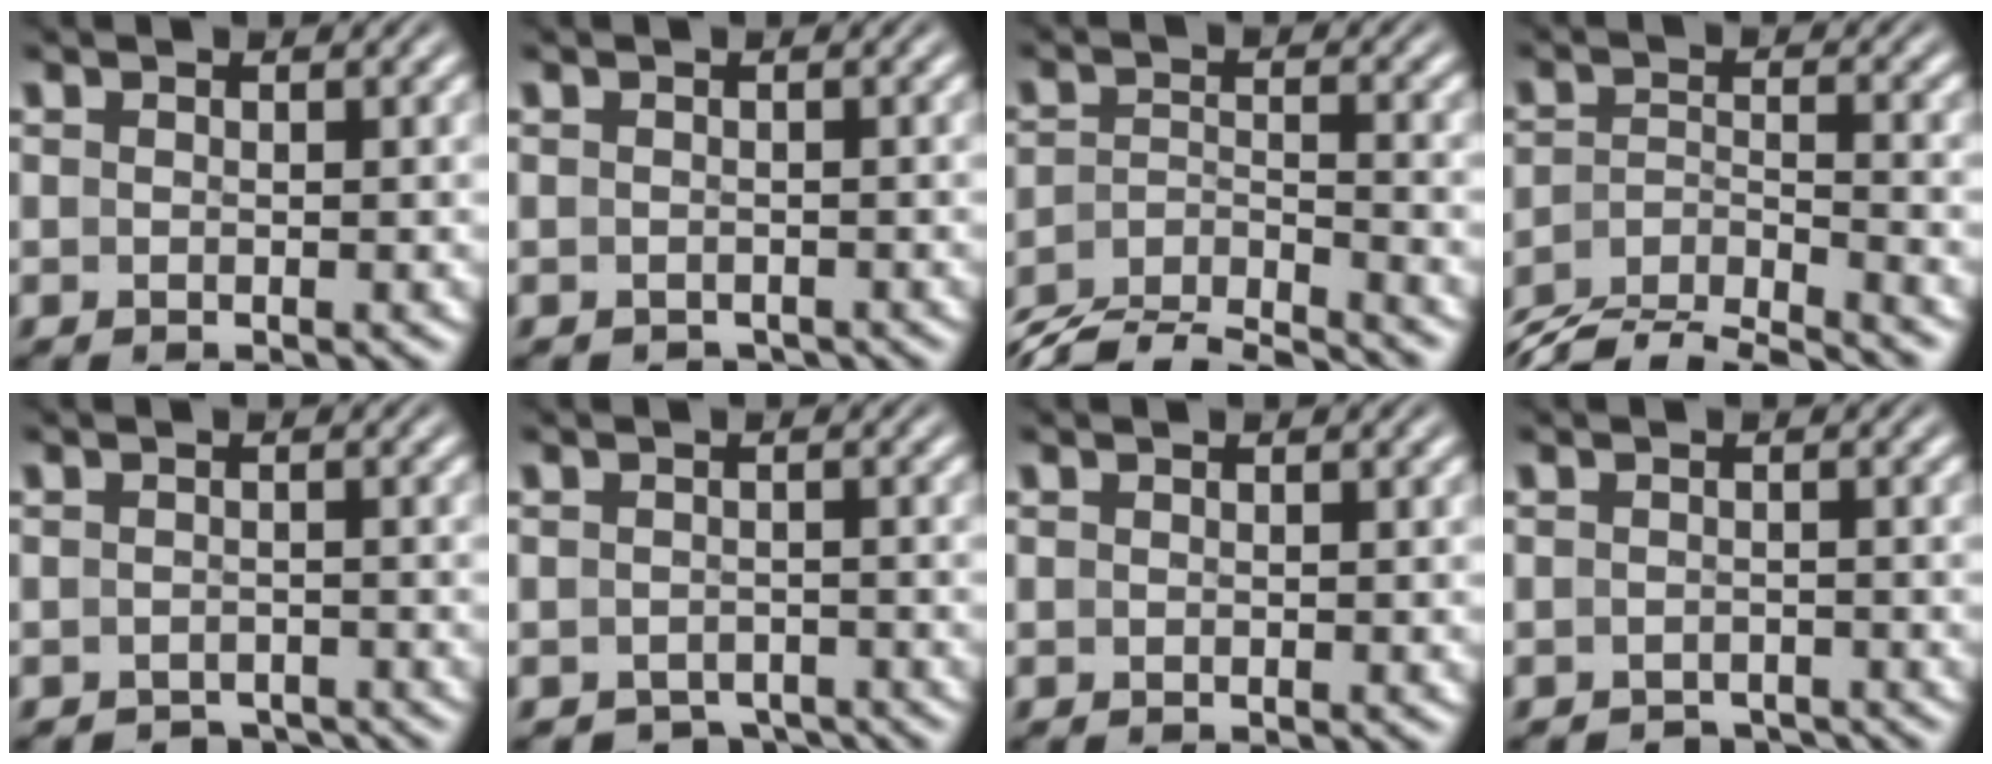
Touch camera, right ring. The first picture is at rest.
{"total": 1.6, "force": [-1.5, 0.4, -0.1], "torque": [-0.002, -0.014, -0.018]}
{"total": 7.8, "force": [-6.6, 3.2, 2.7], "torque": [-0.047, -0.027, -0.104]}
{"total": 7.7, "force": [-5.6, 4.0, 3.5], "torque": [-0.065, -0.031, -0.087]}
{"total": 4.0, "force": [-3.8, 0.9, 0.4], "torque": [0.000, -0.018, -0.055]}
{"total": 5.0, "force": [-4.6, 1.7, 0.9], "torque": [-0.007, -0.022, -0.066]}
{"total": 0.0}
{"total": 3.5, "force": [-3.5, 0.6, 0.3], "torque": [-0.005, -0.019, -0.049]}